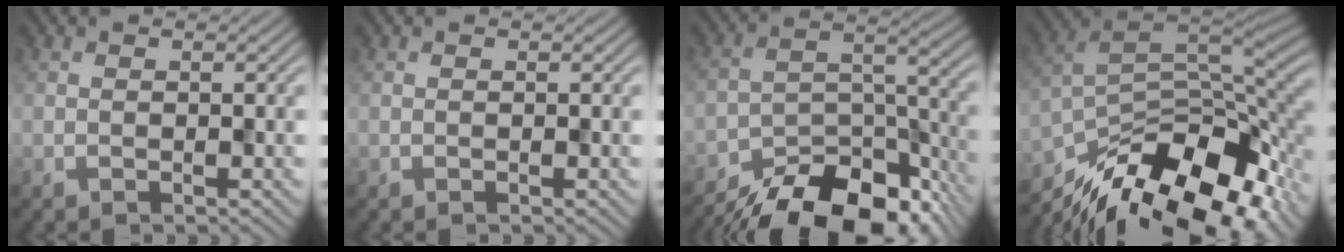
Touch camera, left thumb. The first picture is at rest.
{"total": 0.0}
{"total": 17.4, "force": [-14.3, 6.4, 7.5], "torque": [-0.140, -0.021, -0.205]}
{"total": 16.6, "force": [-11.0, 6.7, 10.4], "torque": [-0.205, -0.027, -0.181]}